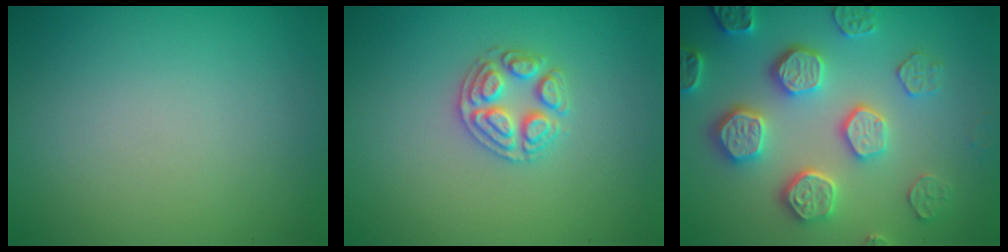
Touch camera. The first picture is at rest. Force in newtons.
{"total": 2.6, "press": 2.5, "slide": 0.5}
{"total": 5.3, "press": 5.1, "slide": 1.6}